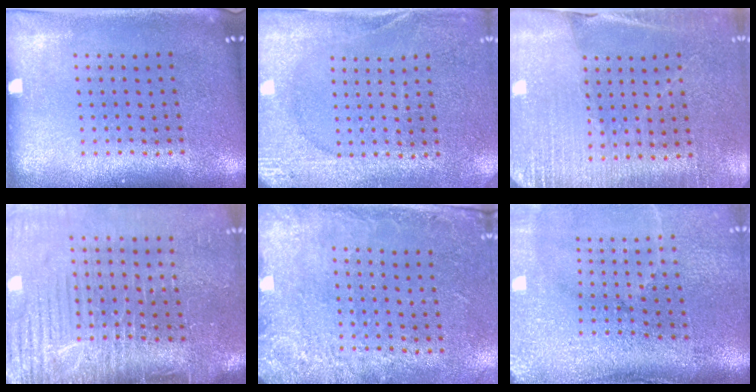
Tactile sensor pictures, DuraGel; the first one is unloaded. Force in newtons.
{"total": 2.6, "press": 2.5, "slide": 0.5}
{"total": 2.8, "press": 2.8, "slide": 0.2}
{"total": 5.0, "press": 4.2, "slide": 2.7}
{"total": 2.7, "press": 1.9, "slide": 1.9}
{"total": 5.0, "press": 4.0, "slide": 3.0}